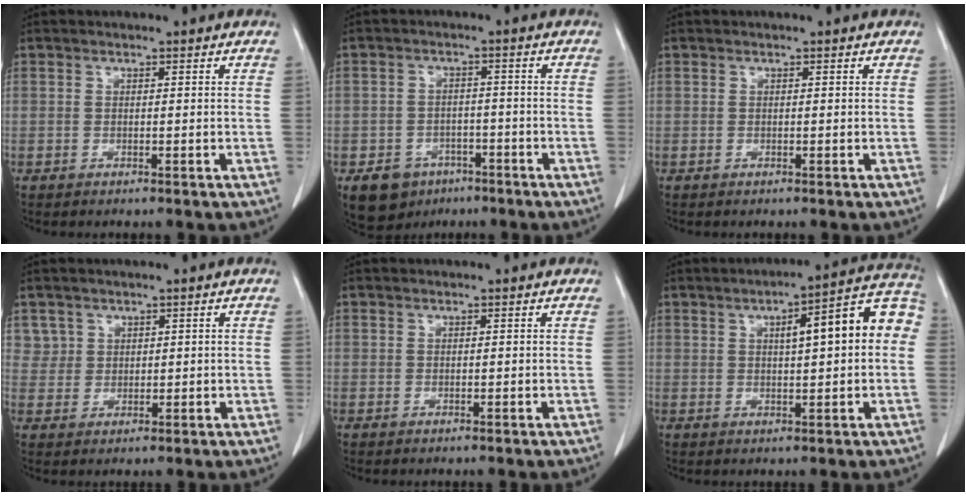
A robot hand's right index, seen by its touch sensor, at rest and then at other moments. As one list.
[{"total": 6.6, "force": [-4.0, 5.0, 1.7], "torque": [-0.029, 0.008, -0.052]}, {"total": 0.0}, {"total": 2.8, "force": [1.6, 2.3, -0.3], "torque": [0.019, 0.005, 0.024]}, {"total": 0.0}, {"total": 11.3, "force": [1.9, 2.2, 10.9], "torque": [-0.143, 0.038, 0.019]}]